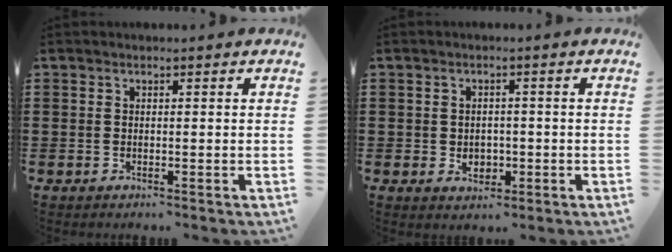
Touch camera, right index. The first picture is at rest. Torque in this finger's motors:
{"motor_torque": [1.45, 0.69, 0.16, 0.05]}